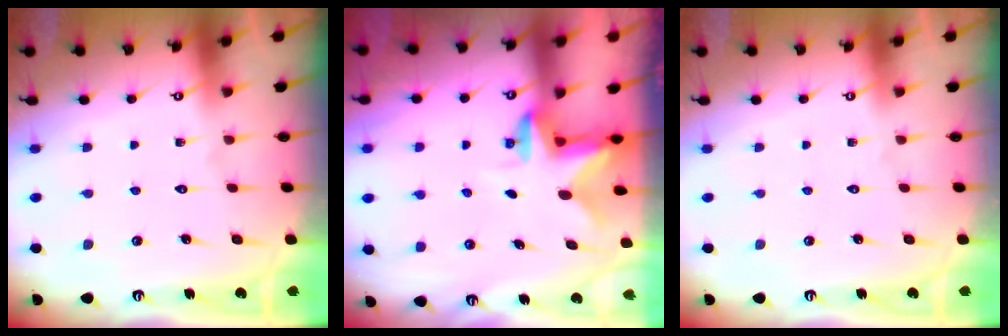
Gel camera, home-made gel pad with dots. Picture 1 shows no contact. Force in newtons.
{"total": 2.4, "press": 2.3, "slide": 0.4}
{"total": 0.0}